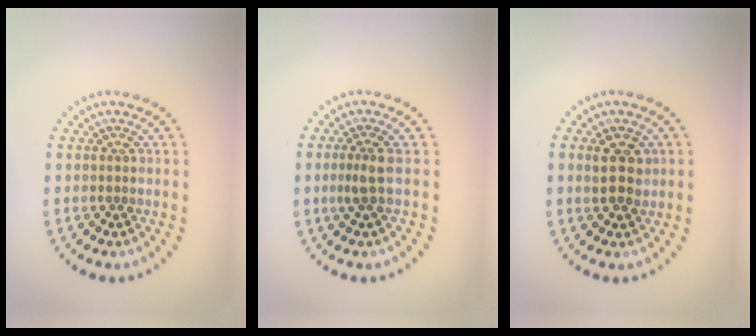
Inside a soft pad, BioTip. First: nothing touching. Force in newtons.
{"total": 1.8, "press": 1.3, "slide": 1.2}
{"total": 2.6, "press": 2.6, "slide": 0.4}